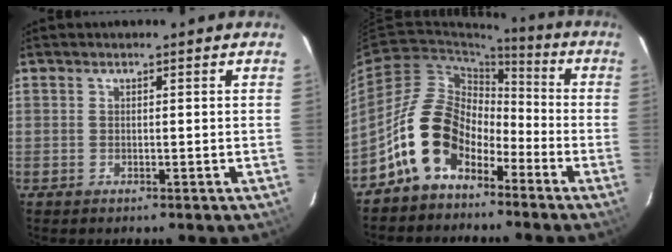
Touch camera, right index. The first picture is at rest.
{"total": 12.9, "force": [-7.4, 8.6, 6.3], "torque": [-0.120, 0.023, -0.129]}